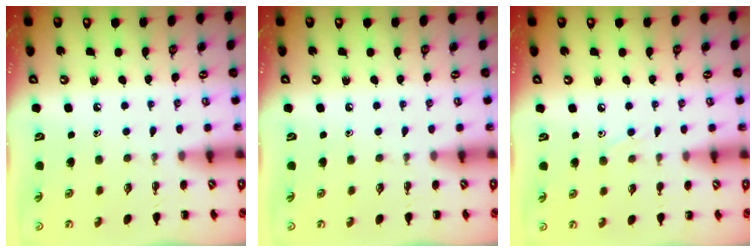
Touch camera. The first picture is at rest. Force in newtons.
{"total": 0.0}
{"total": 5.0, "press": 4.8, "slide": 1.6}